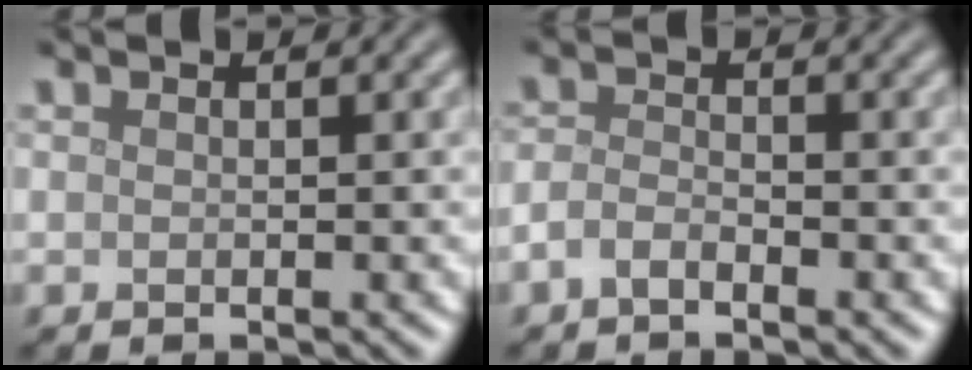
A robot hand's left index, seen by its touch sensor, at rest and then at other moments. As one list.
[{"total": 1.6, "force": [-1.1, 0.7, 1.0], "torque": [-0.023, 0.003, -0.027]}]